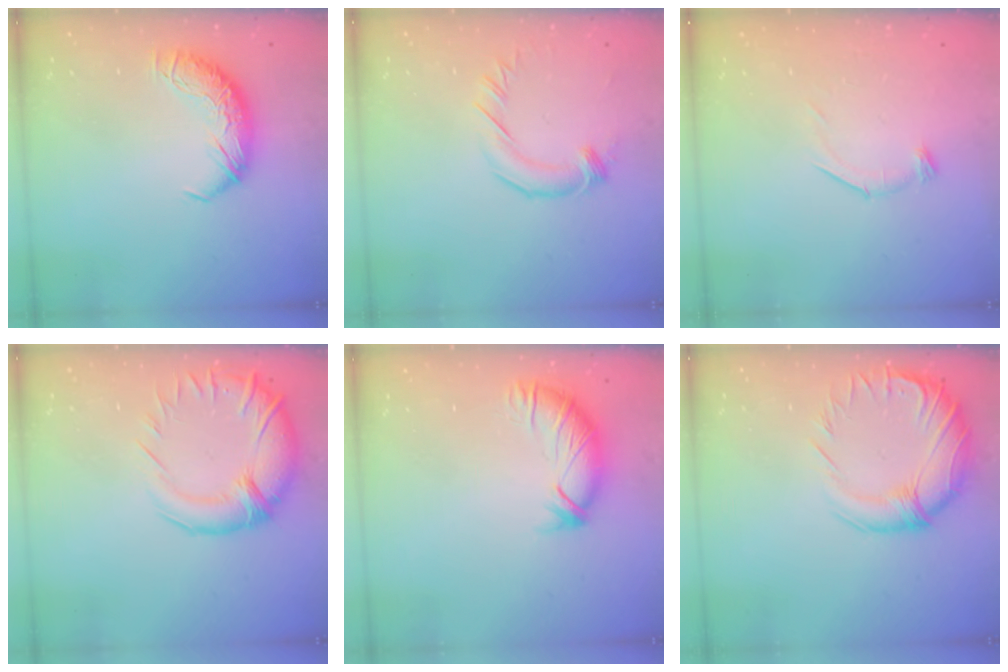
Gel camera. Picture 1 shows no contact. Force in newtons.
{"total": 1.9, "press": 1.9, "slide": 0.1}
{"total": 6.9, "press": 6.8, "slide": 1.1}
{"total": 4.6, "press": 3.2, "slide": 3.4}
{"total": 2.9, "press": 2.8, "slide": 0.9}
{"total": 3.9, "press": 2.2, "slide": 3.2}